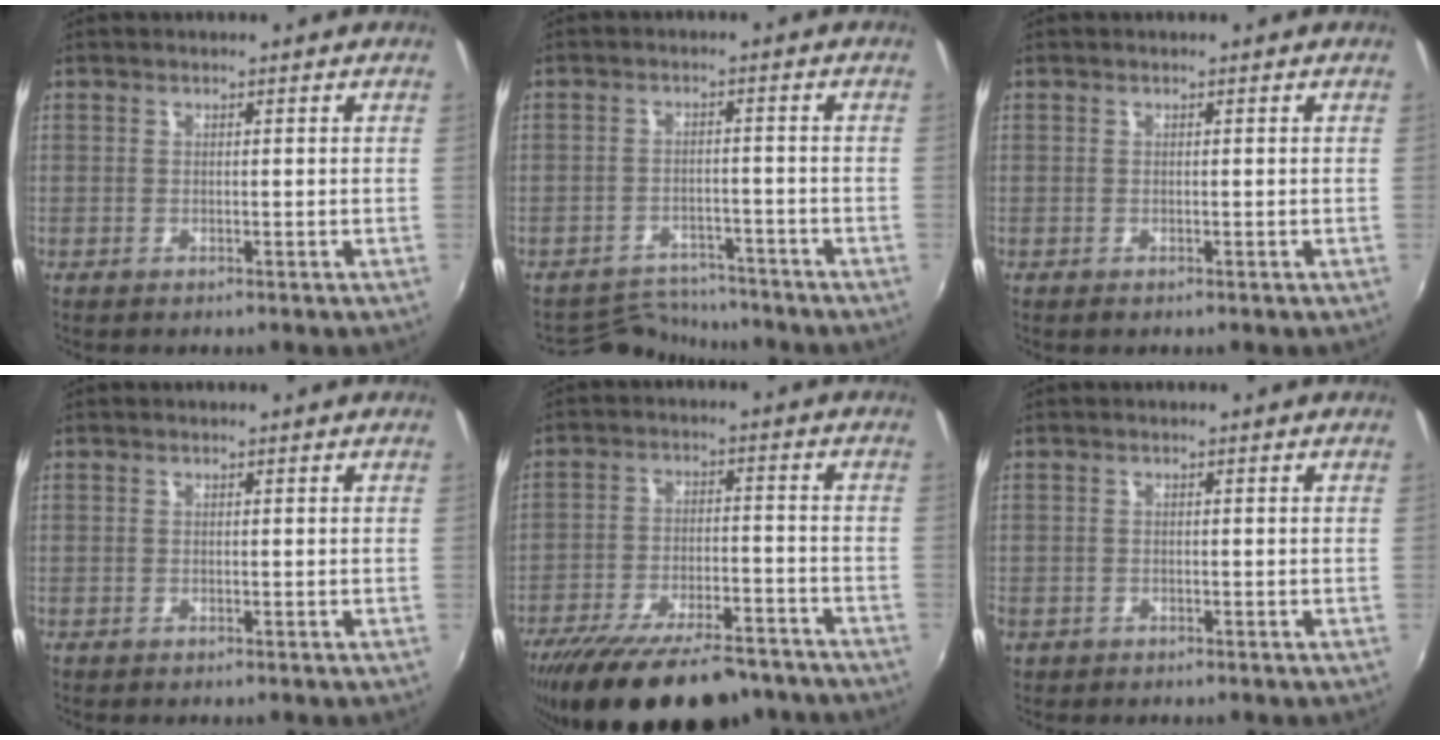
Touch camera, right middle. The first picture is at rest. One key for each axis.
{"total": 6.8, "fx": -6.6, "fy": 1.6, "fz": -0.4, "tx": -0.009, "ty": 0.011, "tz": -0.106}
{"total": 0.0}
{"total": 0.0}
{"total": 21.6, "fx": -17.6, "fy": 6.3, "fz": 10.8, "tx": -0.203, "ty": -0.031, "tz": -0.255}
{"total": 2.0, "fx": -1.1, "fy": 1.6, "fz": 0.7, "tx": -0.020, "ty": -0.003, "tz": -0.018}